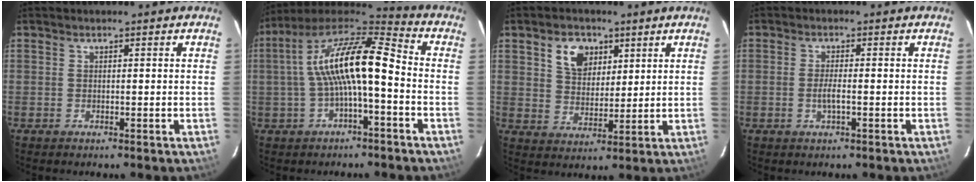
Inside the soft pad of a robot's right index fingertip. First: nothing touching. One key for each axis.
{"total": 14.4, "fx": -1.3, "fy": 3.8, "fz": 13.9, "tx": -0.254, "ty": 0.024, "tz": -0.028}
{"total": 7.5, "fx": 3.6, "fy": 5.3, "fz": 3.9, "tx": -0.064, "ty": 0.013, "tz": 0.069}
{"total": 2.5, "fx": -0.6, "fy": 0.3, "fz": 2.4, "tx": -0.046, "ty": -0.003, "tz": -0.011}